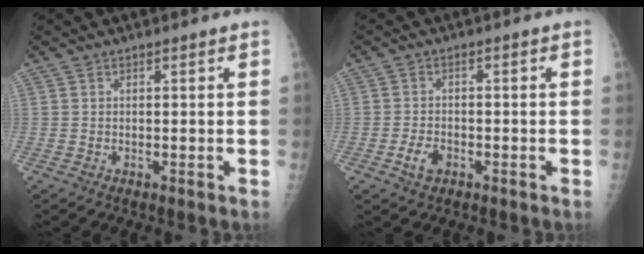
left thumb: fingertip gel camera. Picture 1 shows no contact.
{"total": 3.5, "force": [-1.7, 2.2, 2.1], "torque": [-0.036, 0.011, -0.029]}